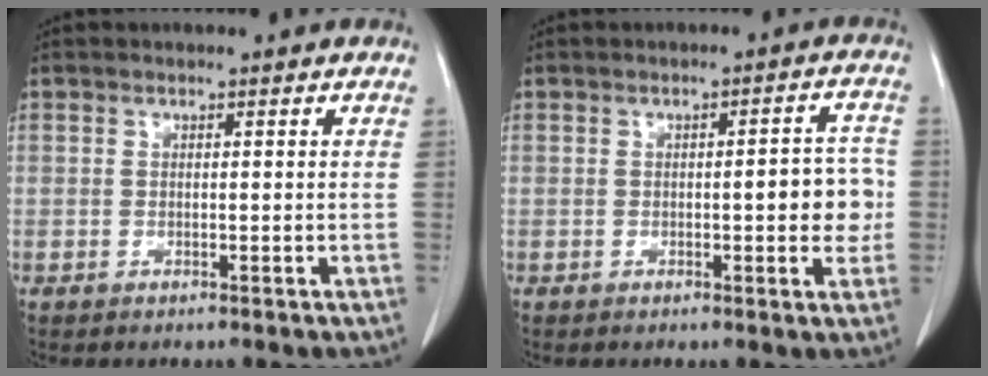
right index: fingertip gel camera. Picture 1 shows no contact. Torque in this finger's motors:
{"motor_torque": [0.53, 0.04, 0.22, 0.04]}